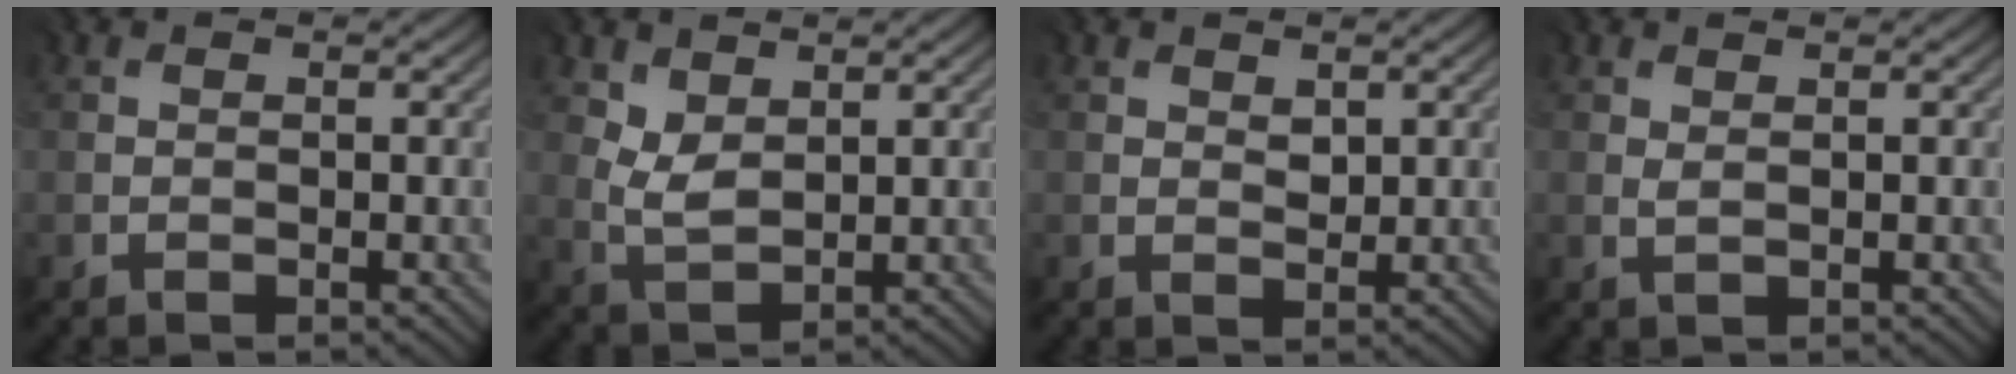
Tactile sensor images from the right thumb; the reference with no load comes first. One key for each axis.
{"total": 3.4, "fx": 2.0, "fy": 2.0, "fz": 1.8, "tx": -0.051, "ty": -0.006, "tz": 0.044}
{"total": 1.6, "fx": 0.8, "fy": 1.0, "fz": 0.8, "tx": -0.014, "ty": -0.003, "tz": 0.018}
{"total": 0.5, "fx": 0.5, "fy": 0.0, "fz": 0.1, "tx": -0.009, "ty": -0.001, "tz": 0.012}